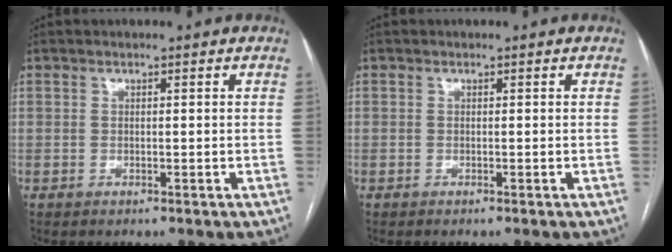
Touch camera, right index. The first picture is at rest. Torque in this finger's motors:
{"motor_torque": [0.09, 0.00, -0.02, -0.03]}